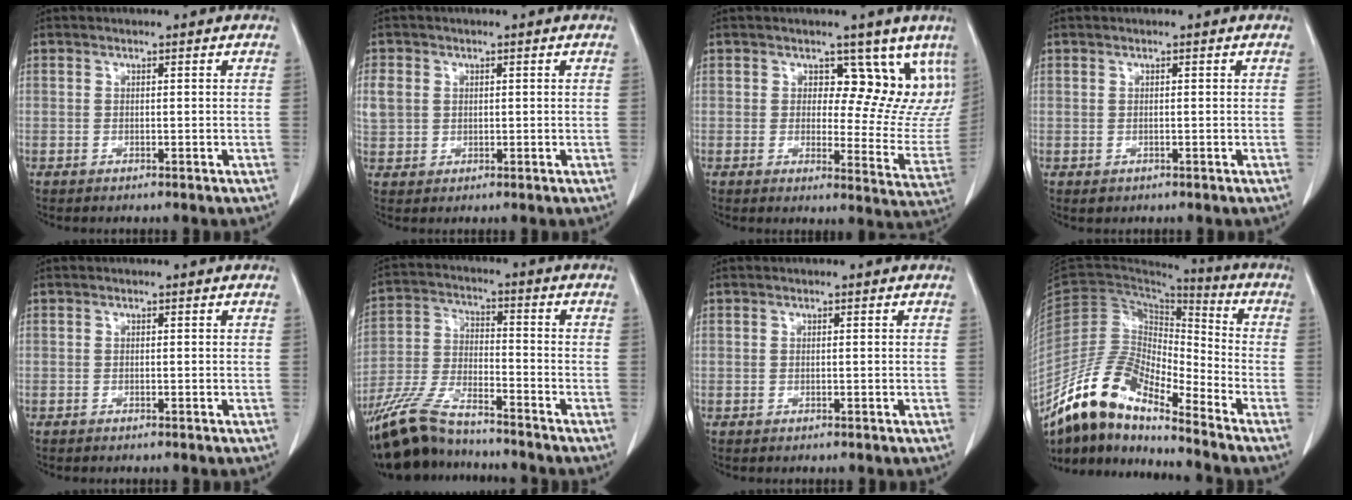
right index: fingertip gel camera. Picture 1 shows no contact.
{"total": 9.8, "force": [1.4, 8.6, 4.4], "torque": [-0.156, 0.025, 0.042]}
{"total": 15.3, "force": [7.6, 8.6, 10.0], "torque": [-0.123, 0.000, 0.097]}
{"total": 1.3, "force": [-0.2, 1.1, 0.6], "torque": [-0.013, 0.002, 0.004]}
{"total": 0.0}
{"total": 15.2, "force": [-12.9, 3.9, 7.0], "torque": [-0.152, -0.015, -0.240]}
{"total": 0.0}
{"total": 15.5, "force": [-12.4, 4.1, 8.4], "torque": [-0.168, 0.028, -0.235]}